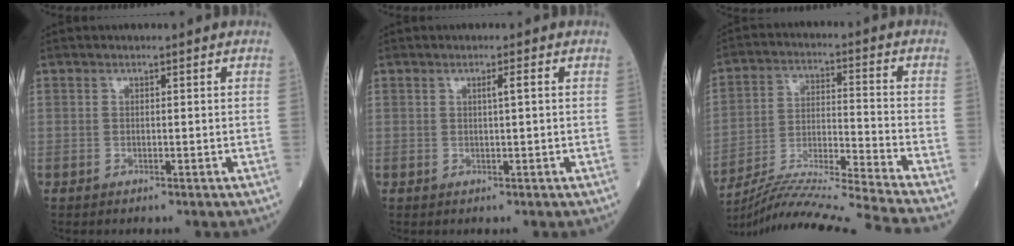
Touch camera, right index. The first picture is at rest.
{"total": 1.2, "force": [0.3, -0.2, 1.2], "torque": [-0.019, 0.002, 0.003]}
{"total": 21.2, "force": [-19.3, -3.4, 8.1], "torque": [-0.142, -0.033, -0.311]}